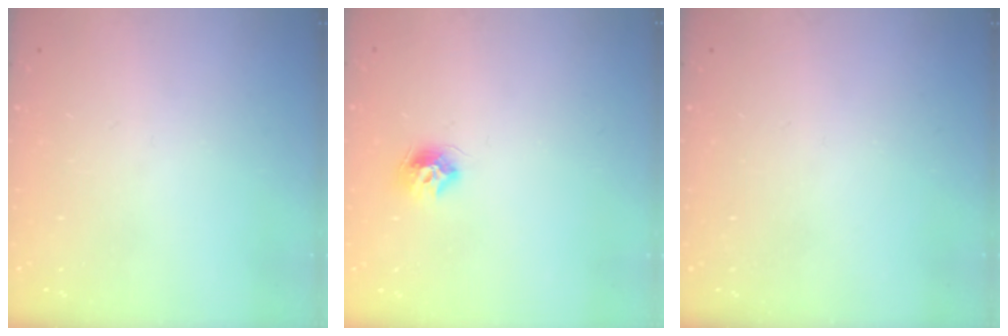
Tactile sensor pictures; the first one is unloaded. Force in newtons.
{"total": 8.4, "press": 8.3, "slide": 0.7}
{"total": 0.0}